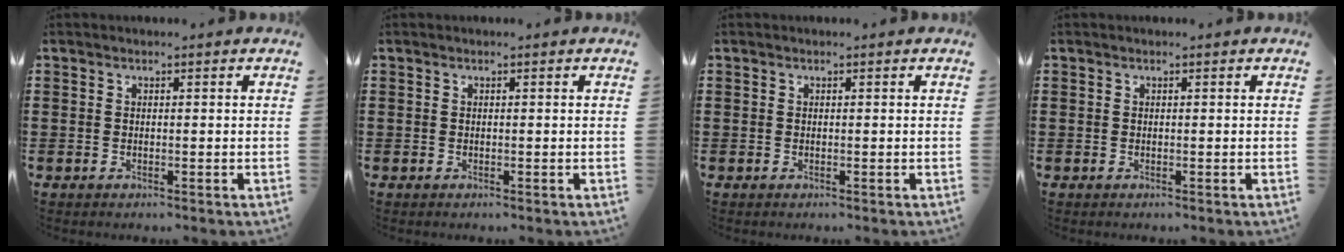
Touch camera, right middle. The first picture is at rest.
{"total": 0.0}
{"total": 0.0}
{"total": 0.0}